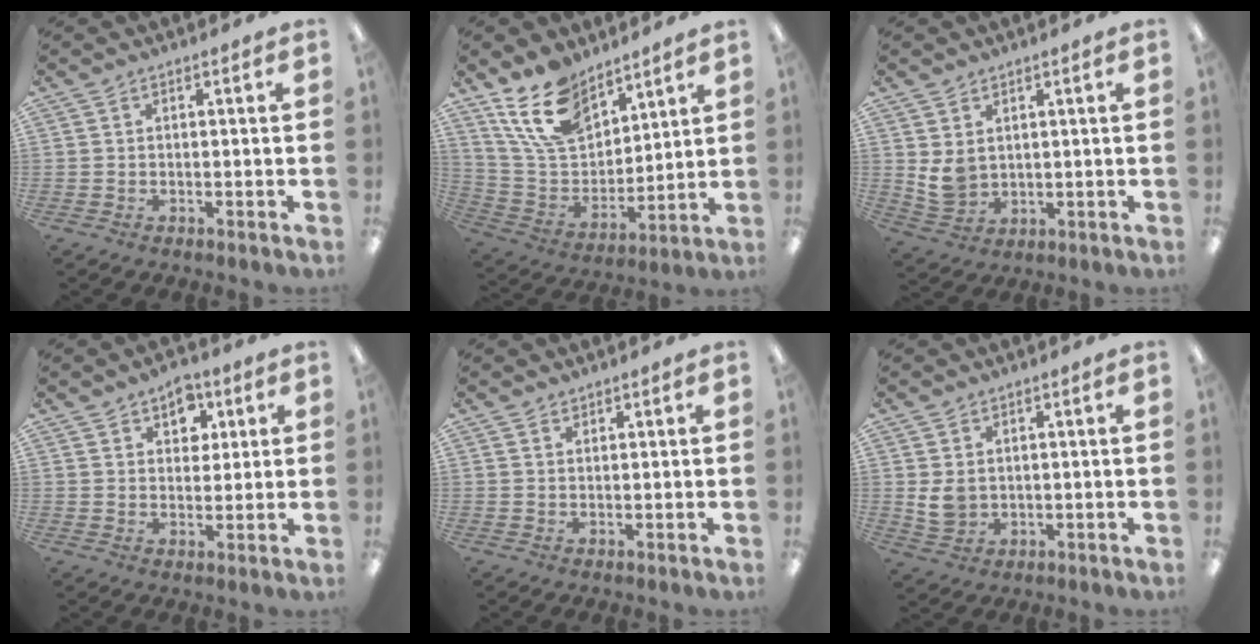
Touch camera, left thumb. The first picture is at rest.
{"total": 15.5, "force": [11.2, 8.0, 7.0], "torque": [-0.154, -0.047, 0.215]}
{"total": 5.3, "force": [2.2, 4.1, 2.6], "torque": [-0.061, -0.011, 0.041]}
{"total": 6.5, "force": [3.9, 4.6, 2.6], "torque": [-0.027, -0.011, 0.064]}
{"total": 1.2, "force": [1.1, 0.5, 0.0], "torque": [0.000, 0.000, 0.021]}
{"total": 4.5, "force": [1.1, 3.7, 2.3], "torque": [-0.045, 0.000, 0.021]}